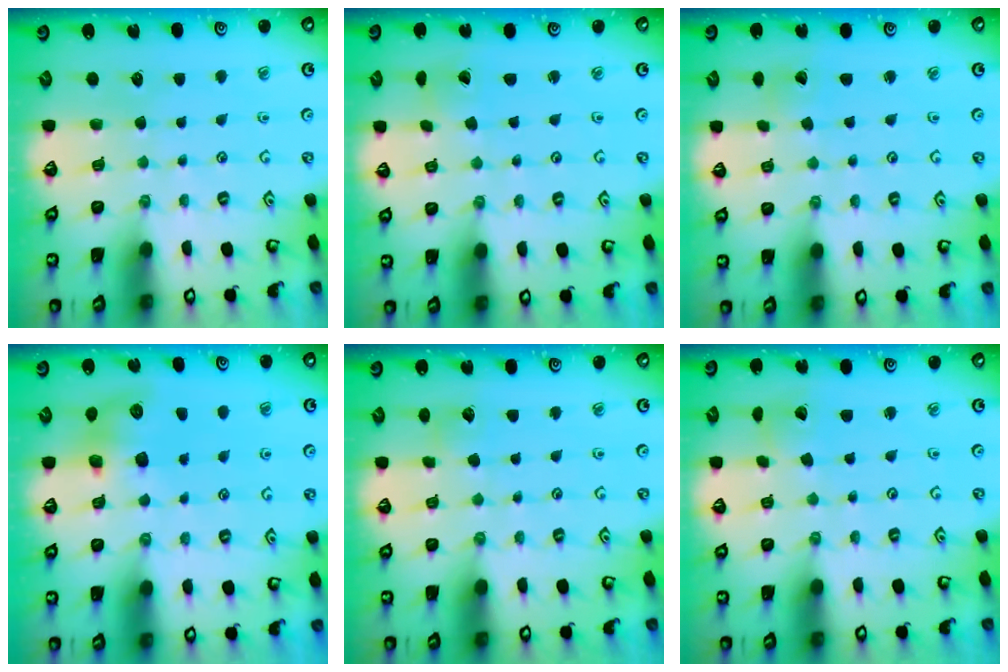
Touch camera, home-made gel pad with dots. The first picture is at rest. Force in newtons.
{"total": 1.6, "press": 1.6, "slide": 0.1}
{"total": 1.0, "press": 1.0, "slide": 0.1}
{"total": 7.8, "press": 7.7, "slide": 1.0}
{"total": 3.4, "press": 3.3, "slide": 0.4}
{"total": 1.9, "press": 1.9, "slide": 0.3}